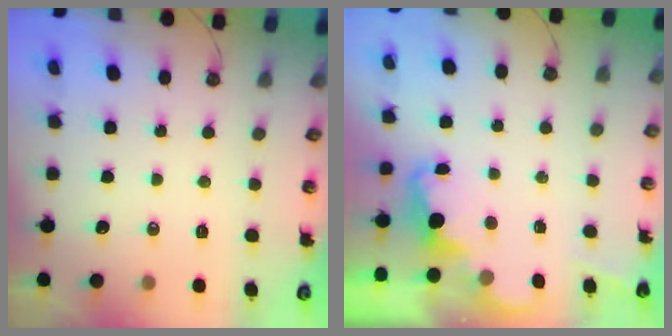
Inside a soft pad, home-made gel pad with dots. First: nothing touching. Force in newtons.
{"total": 2.3, "press": 2.3, "slide": 0.5}